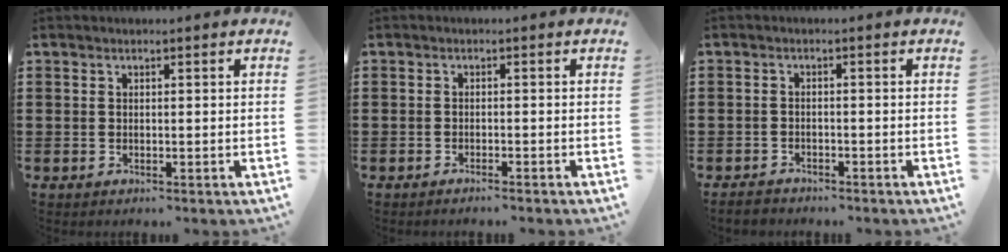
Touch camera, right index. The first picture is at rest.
{"total": 0.9, "force": [-0.9, -0.2, 0.2], "torque": [-0.005, -0.001, -0.018]}
{"total": 1.6, "force": [-1.5, 0.4, 0.1], "torque": [-0.007, 0.003, -0.032]}